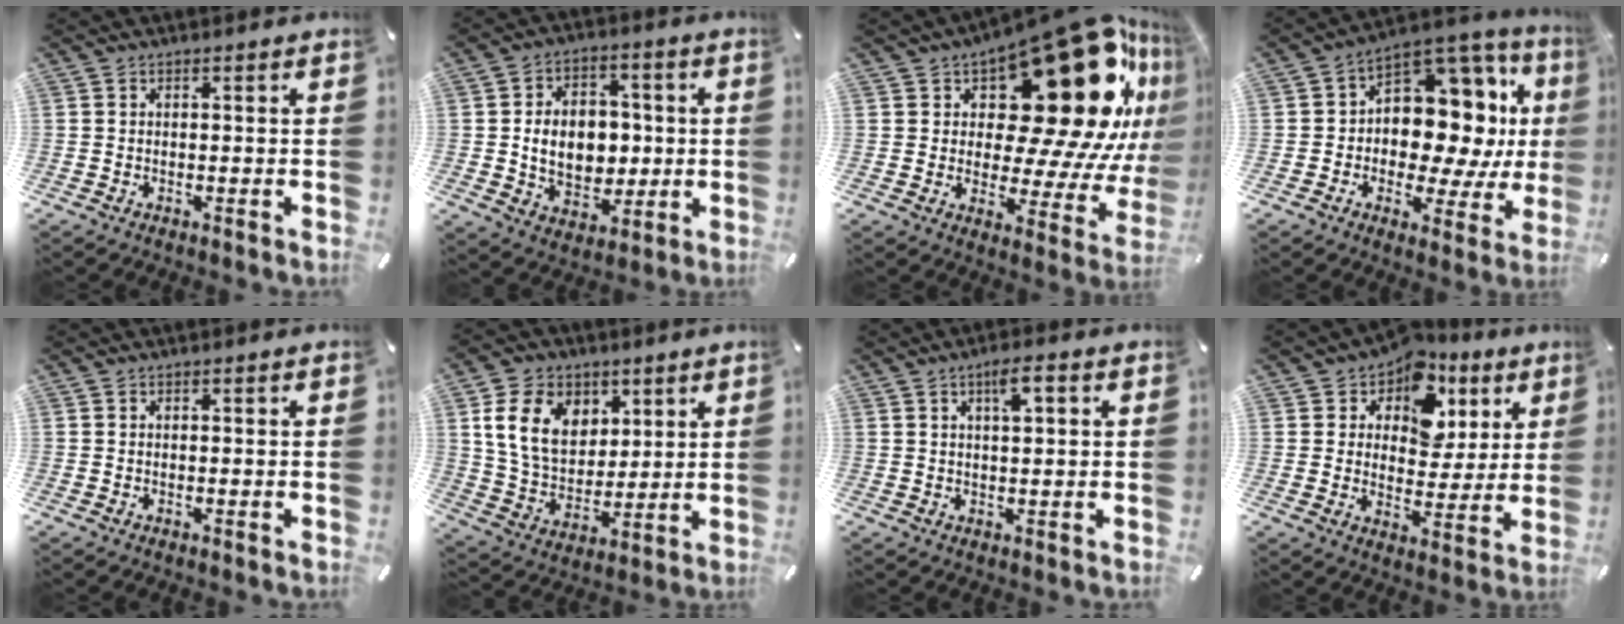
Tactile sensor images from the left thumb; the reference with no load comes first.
{"total": 11.7, "force": [-0.2, 9.2, 7.2], "torque": [-0.110, 0.011, 0.000]}
{"total": 30.3, "force": [12.6, 13.9, 23.8], "torque": [-0.309, -0.118, 0.224]}
{"total": 14.5, "force": [2.7, 10.8, 9.4], "torque": [-0.120, -0.050, 0.049]}
{"total": 0.0}
{"total": 14.3, "force": [5.3, 11.1, 7.3], "torque": [-0.144, -0.009, 0.102]}
{"total": 4.5, "force": [1.8, 1.6, 3.8], "torque": [-0.064, 0.001, 0.026]}
{"total": 10.3, "force": [5.1, 7.8, 4.4], "torque": [-0.068, -0.032, 0.089]}